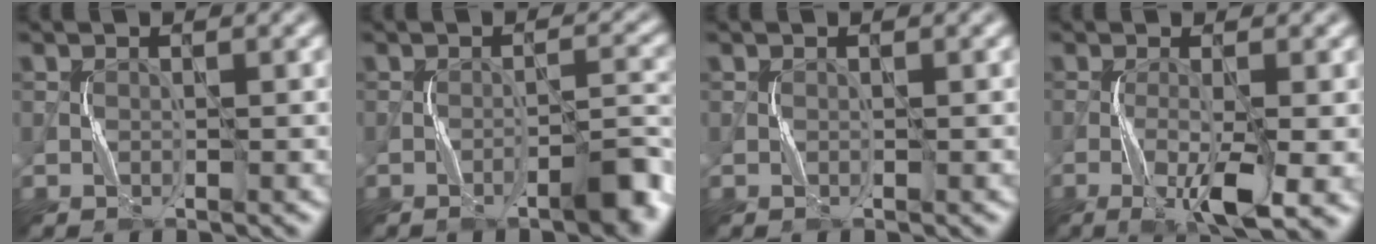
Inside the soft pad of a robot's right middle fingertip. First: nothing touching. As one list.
[{"total": 3.7, "force": [-2.2, 0.6, 2.9], "torque": [-0.042, 0.013, -0.037]}, {"total": 0.0}, {"total": 5.8, "force": [-2.4, 0.9, 5.2], "torque": [-0.094, -0.003, -0.042]}]